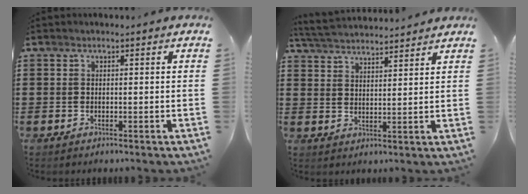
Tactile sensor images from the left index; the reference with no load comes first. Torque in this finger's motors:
{"motor_torque": [1.11, 1.03, 0.13, 0.06]}